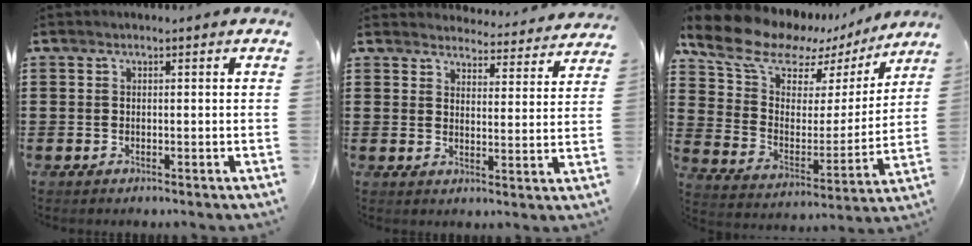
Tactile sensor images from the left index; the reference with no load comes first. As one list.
[{"total": 4.3, "force": [4.3, 0.1, 0.0], "torque": [-0.013, -0.034, 0.073]}, {"total": 10.8, "force": [8.7, 5.2, 4.0], "torque": [-0.117, -0.050, 0.153]}]